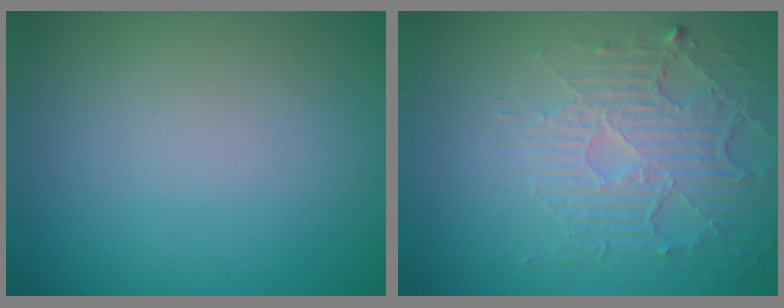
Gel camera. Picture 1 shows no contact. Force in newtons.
{"total": 5.4, "press": 3.6, "slide": 4.0}